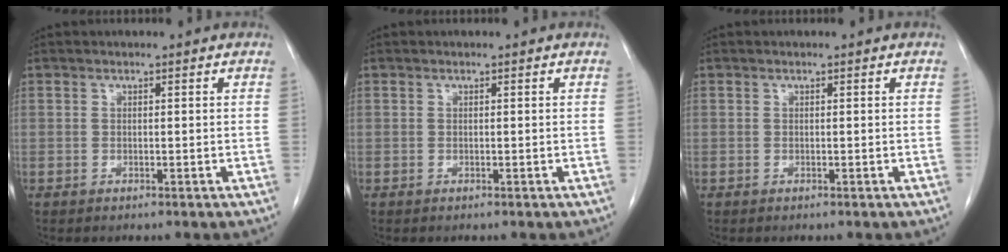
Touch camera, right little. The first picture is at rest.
{"total": 0.0}
{"total": 0.0}